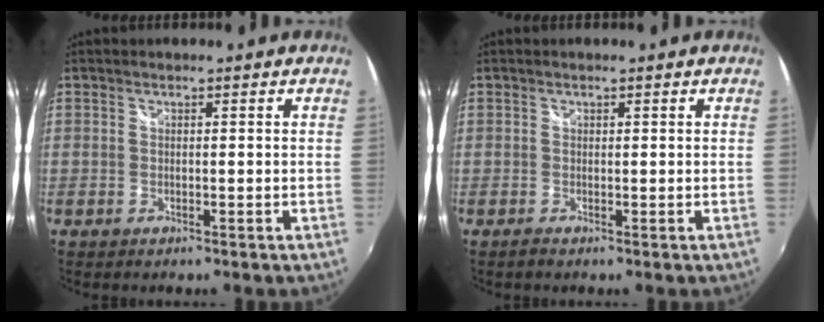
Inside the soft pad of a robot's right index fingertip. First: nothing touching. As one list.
[{"total": 0.6, "force": [-0.2, 0.6, 0.1], "torque": [-0.005, -0.001, -0.005]}]